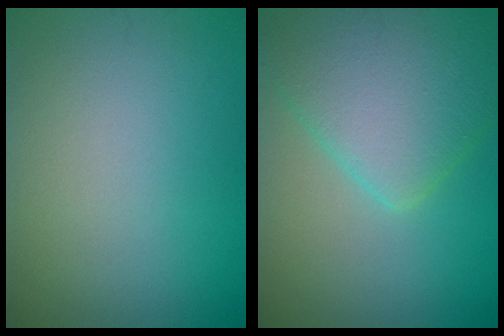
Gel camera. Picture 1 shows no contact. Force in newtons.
{"total": 6.6, "press": 6.6, "slide": 0.4}